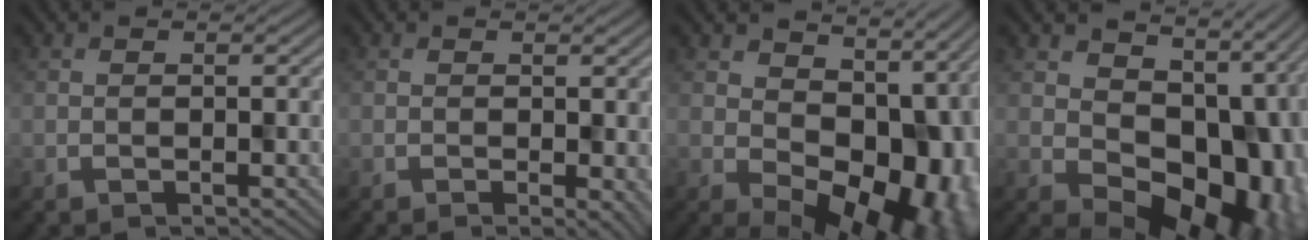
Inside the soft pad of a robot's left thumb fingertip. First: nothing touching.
{"total": 2.4, "force": [-0.6, 0.6, 2.2], "torque": [-0.038, -0.004, 0.000]}
{"total": 14.7, "force": [1.2, 9.6, 11.0], "torque": [-0.135, -0.038, 0.051]}
{"total": 13.5, "force": [1.6, 9.7, 9.2], "torque": [-0.118, -0.044, 0.045]}